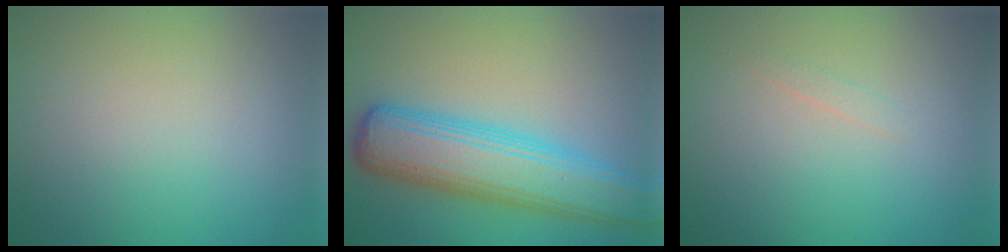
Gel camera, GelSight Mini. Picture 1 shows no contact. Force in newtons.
{"total": 7.8, "press": 7.8, "slide": 0.2}
{"total": 0.5, "press": 0.5, "slide": 0.1}